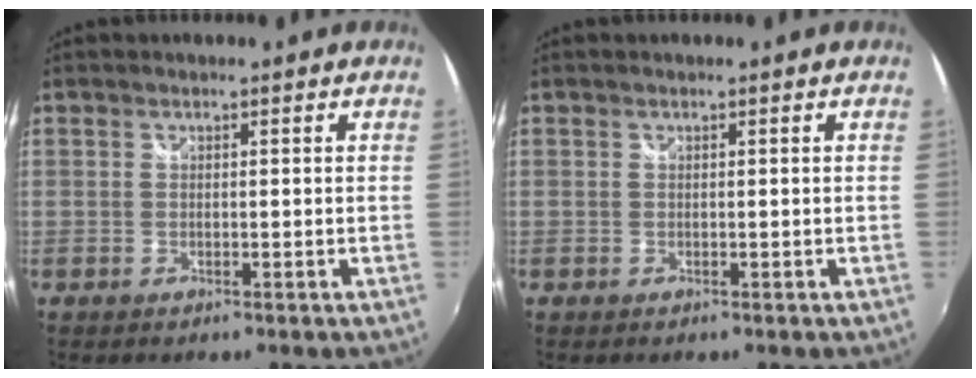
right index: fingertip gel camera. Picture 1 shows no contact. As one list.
[{"total": 0.0}]